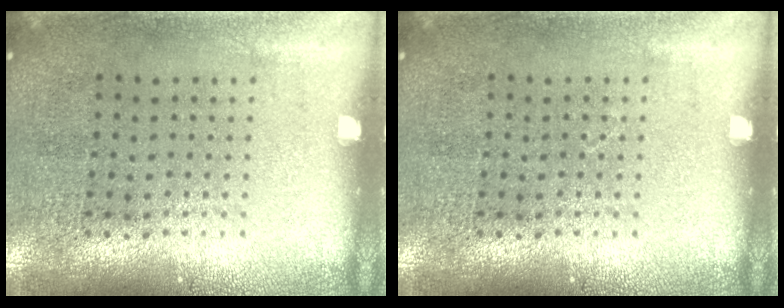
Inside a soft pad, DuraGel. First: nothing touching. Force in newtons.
{"total": 0.0}